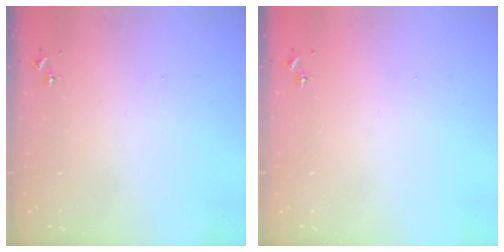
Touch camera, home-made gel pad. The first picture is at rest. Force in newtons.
{"total": 0.0}